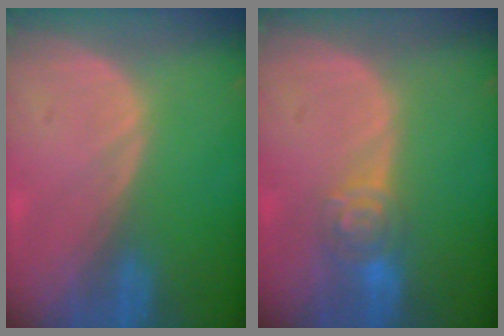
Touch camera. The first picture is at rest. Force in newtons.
{"total": 4.6, "press": 4.2, "slide": 1.9}